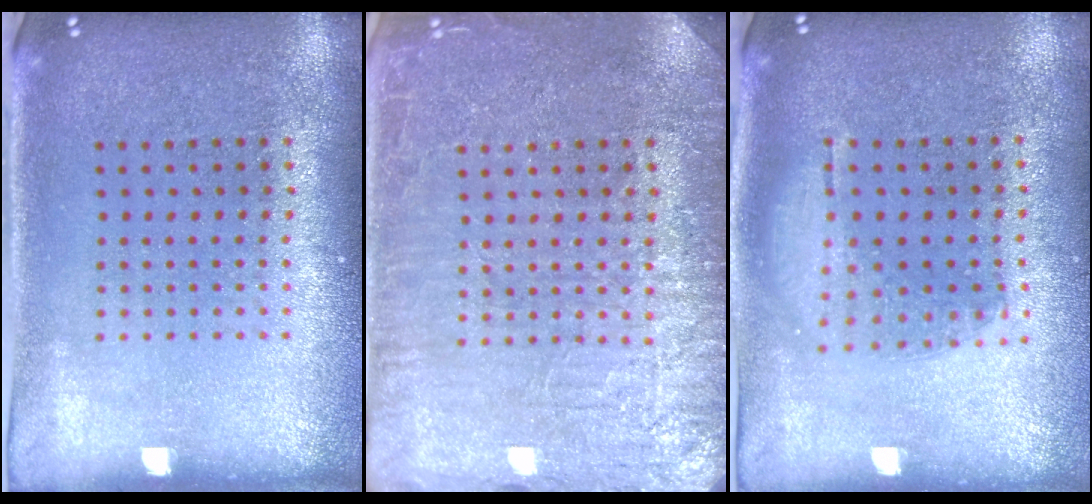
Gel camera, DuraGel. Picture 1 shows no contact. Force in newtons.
{"total": 5.9, "press": 5.8, "slide": 1.0}
{"total": 1.1, "press": 1.0, "slide": 0.6}